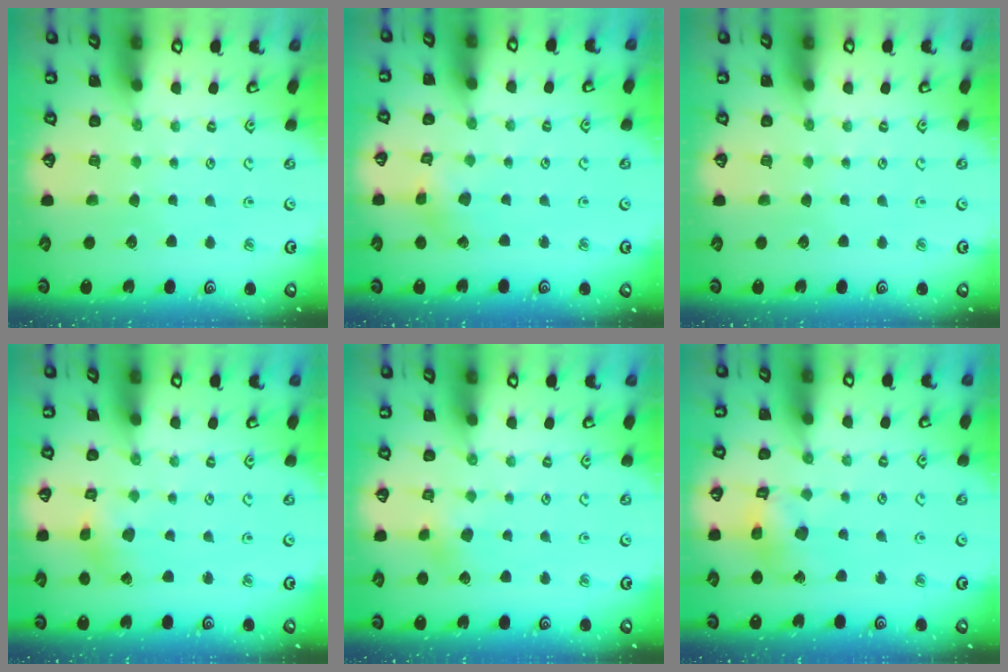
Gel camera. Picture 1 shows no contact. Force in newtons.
{"total": 2.5, "press": 2.5, "slide": 0.2}
{"total": 0.0}
{"total": 2.6, "press": 2.6, "slide": 0.5}
{"total": 4.9, "press": 4.9, "slide": 0.4}
{"total": 10.1, "press": 10.0, "slide": 1.2}